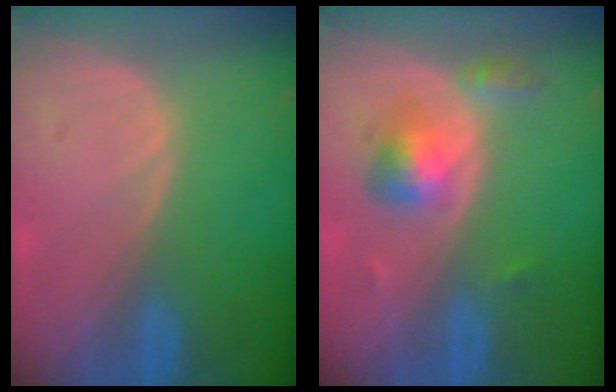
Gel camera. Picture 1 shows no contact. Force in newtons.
{"total": 4.4, "press": 4.4, "slide": 0.2}